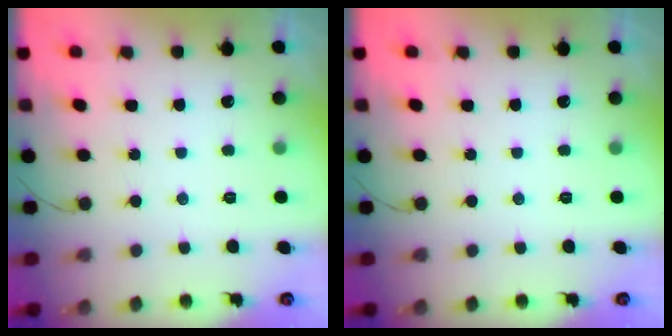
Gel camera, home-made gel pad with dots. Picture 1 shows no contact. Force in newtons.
{"total": 0.0}